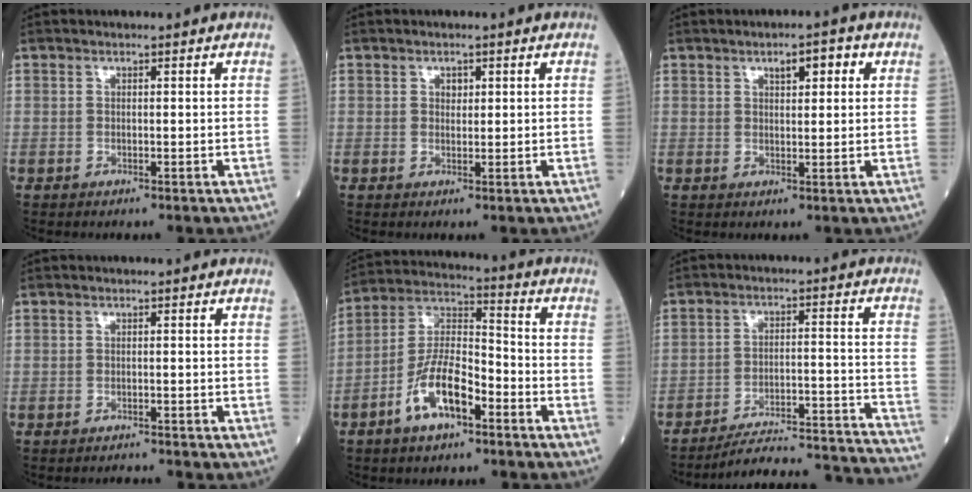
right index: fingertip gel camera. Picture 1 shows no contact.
{"total": 1.1, "force": [0.5, 0.8, 0.6], "torque": [-0.006, -0.001, 0.007]}
{"total": 3.7, "force": [1.7, 1.3, 3.0], "torque": [-0.045, 0.009, 0.026]}
{"total": 1.3, "force": [-1.2, -0.4, -0.3], "torque": [0.006, -0.006, -0.015]}
{"total": 11.0, "force": [-5.4, 3.9, 8.8], "torque": [-0.184, 0.010, -0.103]}
{"total": 22.4, "force": [-21.7, -0.5, 5.6], "torque": [-0.031, 0.000, -0.291]}